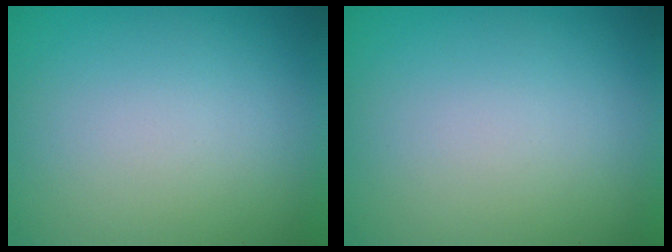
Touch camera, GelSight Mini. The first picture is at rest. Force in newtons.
{"total": 0.0}